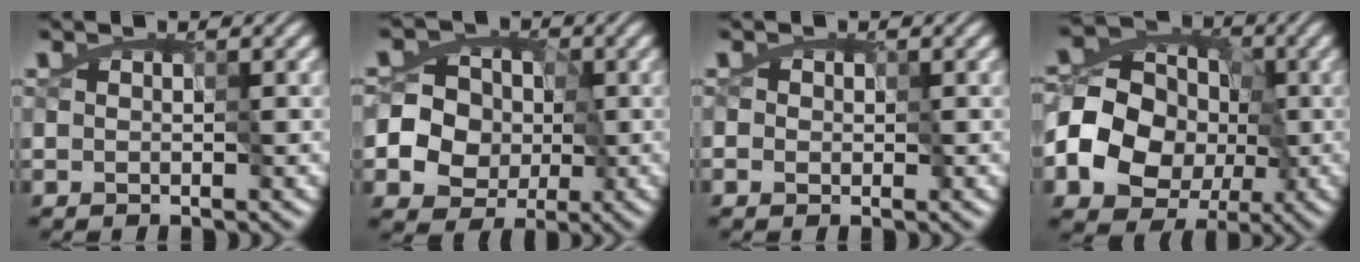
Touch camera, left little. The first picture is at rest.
{"total": 10.9, "force": [-2.3, 10.2, 3.1], "torque": [-0.082, 0.022, -0.063]}
{"total": 2.4, "force": [0.7, 2.0, 1.0], "torque": [-0.028, 0.007, 0.014]}
{"total": 11.3, "force": [-3.3, 9.6, 5.0], "torque": [-0.080, -0.016, -0.075]}